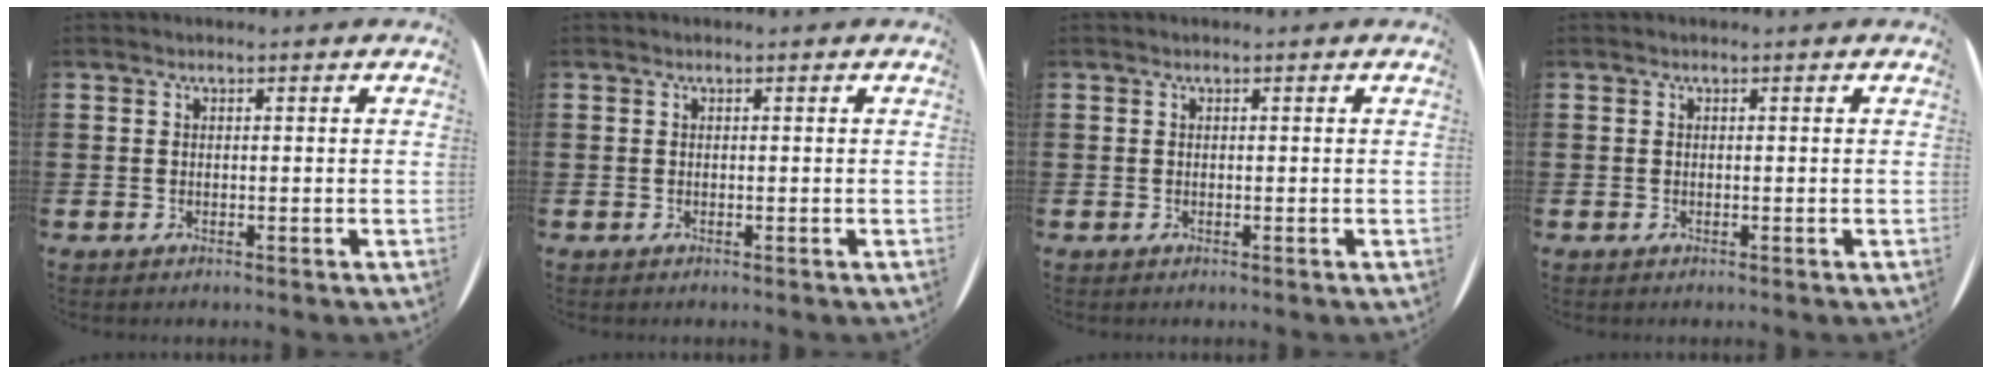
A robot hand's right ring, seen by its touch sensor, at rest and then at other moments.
{"total": 0.0}
{"total": 0.0}
{"total": 0.0}